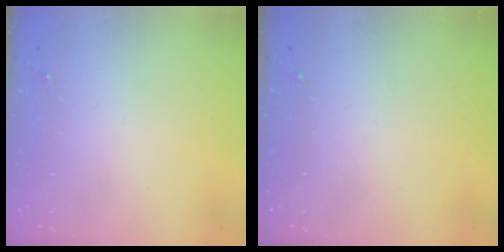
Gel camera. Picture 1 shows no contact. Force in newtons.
{"total": 0.0}